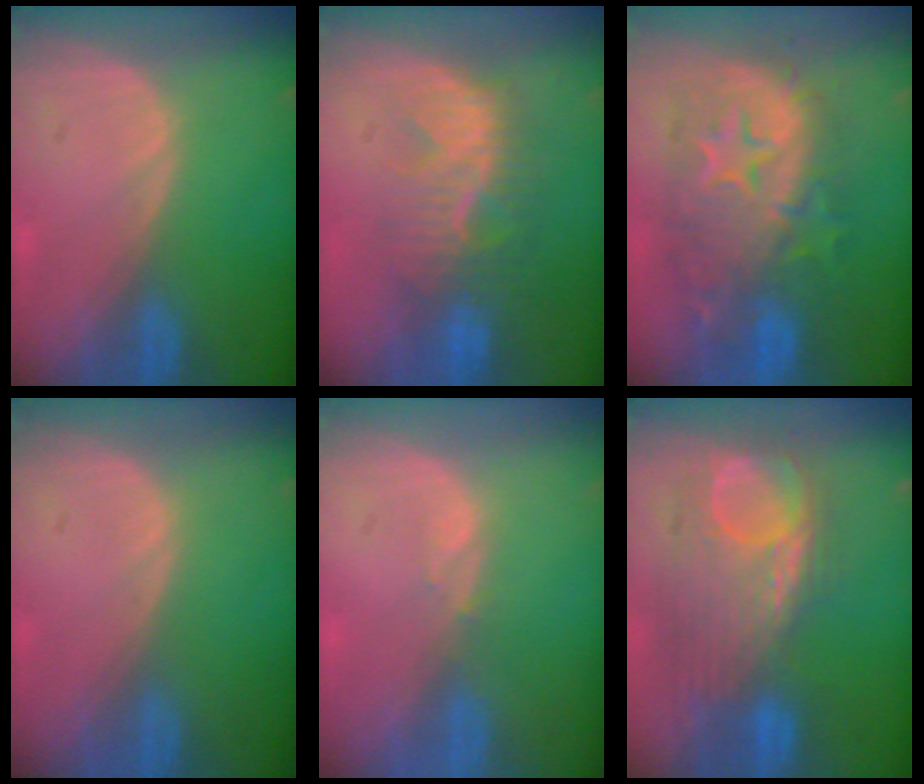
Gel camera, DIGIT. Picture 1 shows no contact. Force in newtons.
{"total": 9.0, "press": 8.3, "slide": 3.4}
{"total": 12.6, "press": 12.6, "slide": 1.1}
{"total": 0.0}
{"total": 0.7, "press": 0.7, "slide": 0.2}
{"total": 10.4, "press": 9.9, "slide": 3.0}